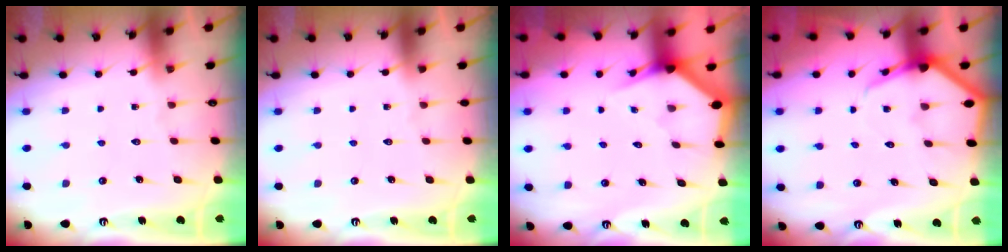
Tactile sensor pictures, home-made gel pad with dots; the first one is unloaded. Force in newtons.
{"total": 0.0}
{"total": 2.8, "press": 2.8, "slide": 0.2}
{"total": 5.4, "press": 5.3, "slide": 0.6}